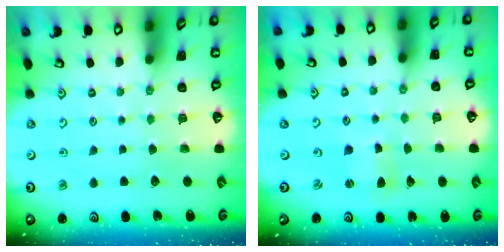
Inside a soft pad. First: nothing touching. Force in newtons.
{"total": 2.2, "press": 2.2, "slide": 0.3}